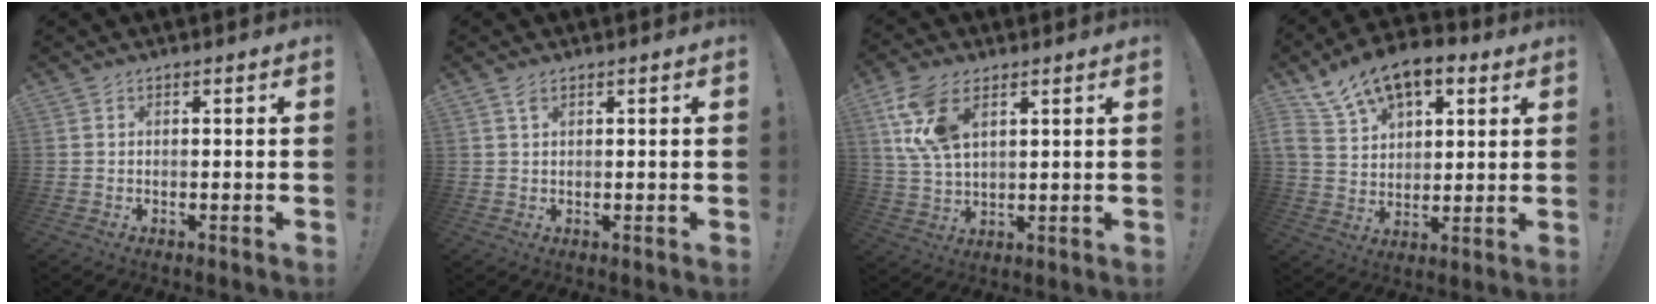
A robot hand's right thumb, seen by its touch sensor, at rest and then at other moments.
{"total": 1.8, "force": [1.1, 0.9, 1.1], "torque": [-0.016, -0.003, 0.019]}
{"total": 12.5, "force": [5.6, 6.8, 8.9], "torque": [-0.182, -0.011, 0.105]}
{"total": 14.8, "force": [9.2, 8.6, 7.9], "torque": [-0.136, -0.049, 0.173]}